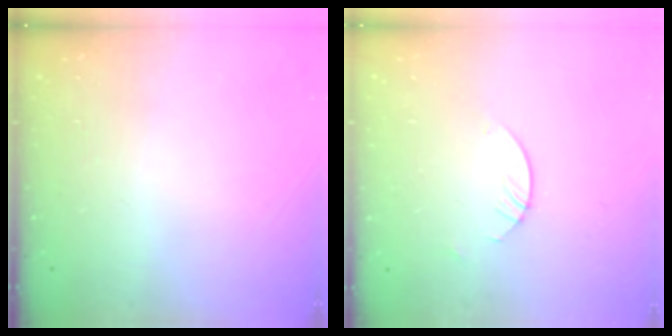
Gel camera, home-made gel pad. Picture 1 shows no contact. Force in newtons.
{"total": 3.0, "press": 2.9, "slide": 0.3}